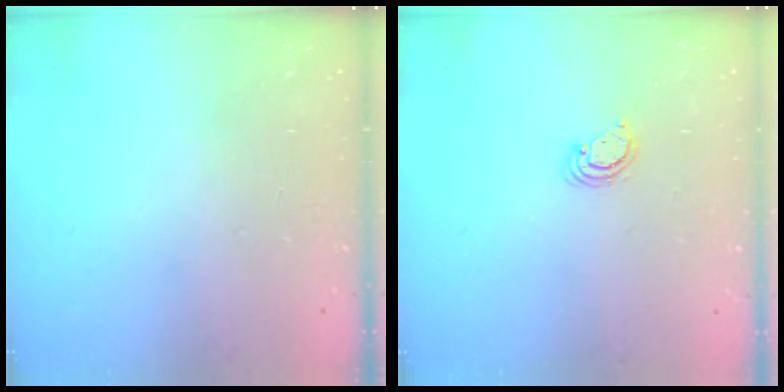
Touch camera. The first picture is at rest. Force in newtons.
{"total": 2.9, "press": 2.9, "slide": 0.3}